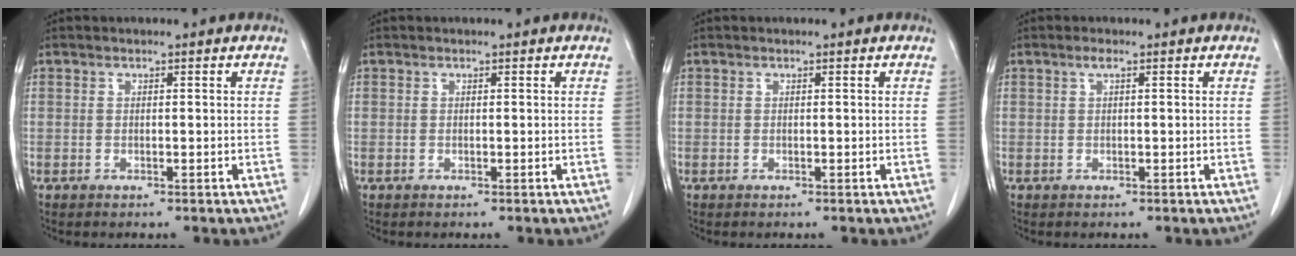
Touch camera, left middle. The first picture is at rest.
{"total": 0.0}
{"total": 0.0}
{"total": 0.9, "force": [0.4, 0.1, 0.8], "torque": [-0.018, 0.006, 0.008]}